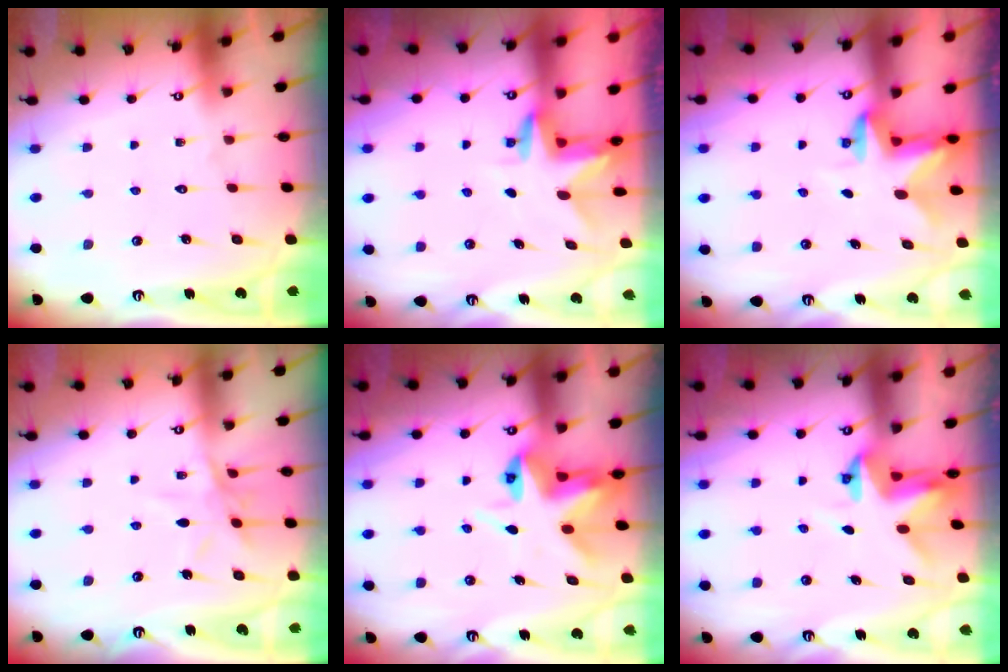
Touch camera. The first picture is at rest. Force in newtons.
{"total": 3.0, "press": 3.0, "slide": 0.2}
{"total": 2.6, "press": 2.6, "slide": 0.5}
{"total": 8.1, "press": 8.0, "slide": 0.7}
{"total": 6.6, "press": 6.6, "slide": 0.5}
{"total": 3.8, "press": 3.8, "slide": 0.2}